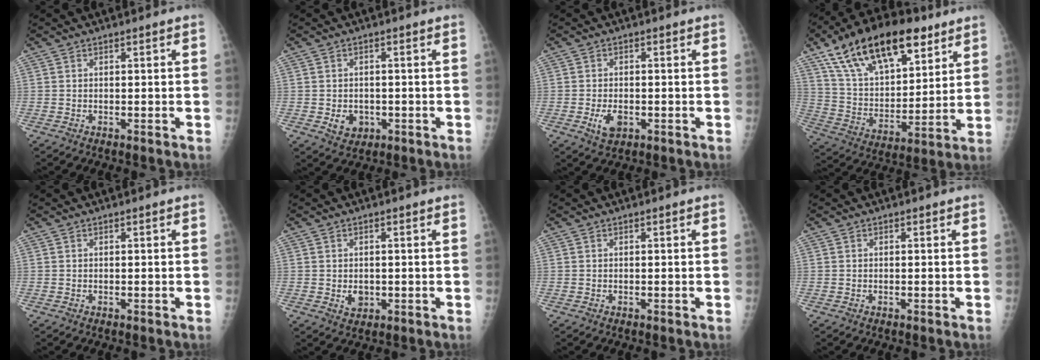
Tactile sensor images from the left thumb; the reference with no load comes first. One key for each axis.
{"total": 4.1, "fx": -1.0, "fy": 3.4, "fz": 2.1, "tx": -0.017, "ty": 0.002, "tz": -0.004}
{"total": 4.1, "fx": -1.3, "fy": 2.6, "fz": 3.0, "tx": -0.048, "ty": -0.002, "tz": -0.017}
{"total": 25.2, "fx": 14.9, "fy": 12.0, "fz": 16.5, "tx": -0.255, "ty": -0.025, "tz": 0.261}
{"total": 0.0}
{"total": 2.7, "fx": -0.2, "fy": 2.2, "fz": 1.6, "tx": -0.014, "ty": -0.001, "tz": 0.004}
{"total": 0.0}
{"total": 0.0}